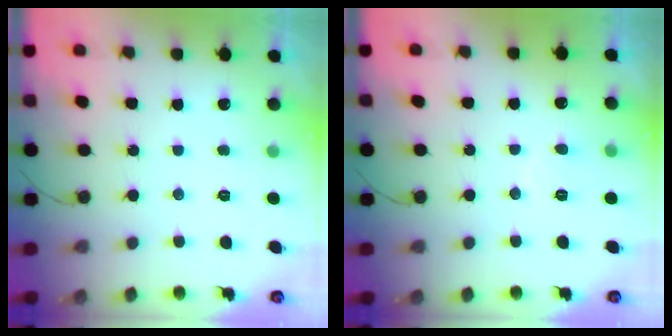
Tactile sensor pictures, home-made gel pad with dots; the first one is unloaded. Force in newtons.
{"total": 5.1, "press": 5.1, "slide": 0.6}